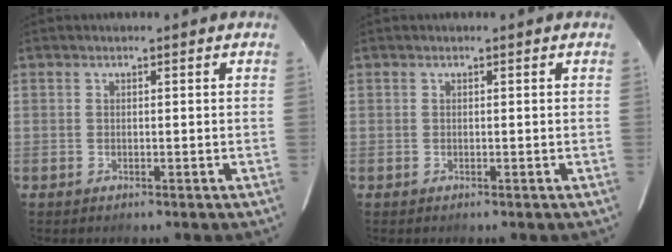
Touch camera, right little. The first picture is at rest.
{"total": 0.0}